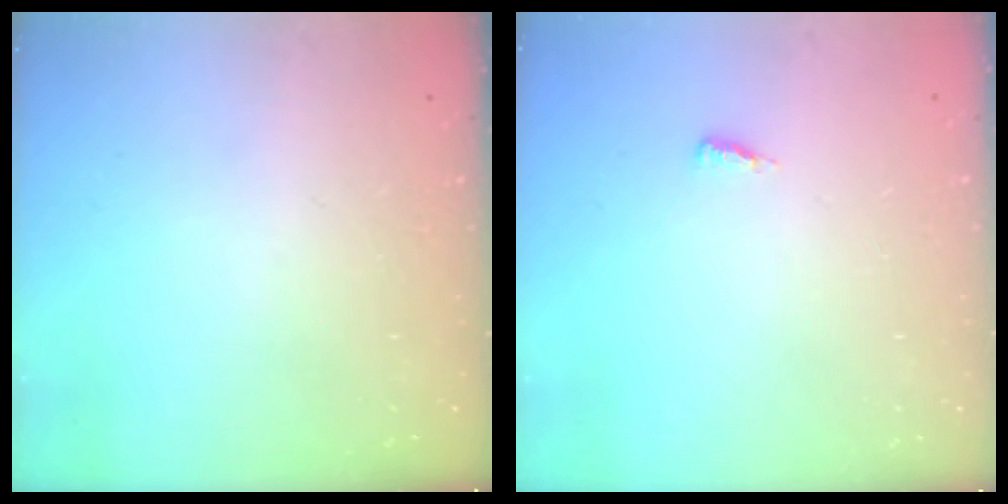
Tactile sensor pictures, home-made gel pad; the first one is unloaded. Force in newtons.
{"total": 3.7, "press": 3.7, "slide": 0.5}